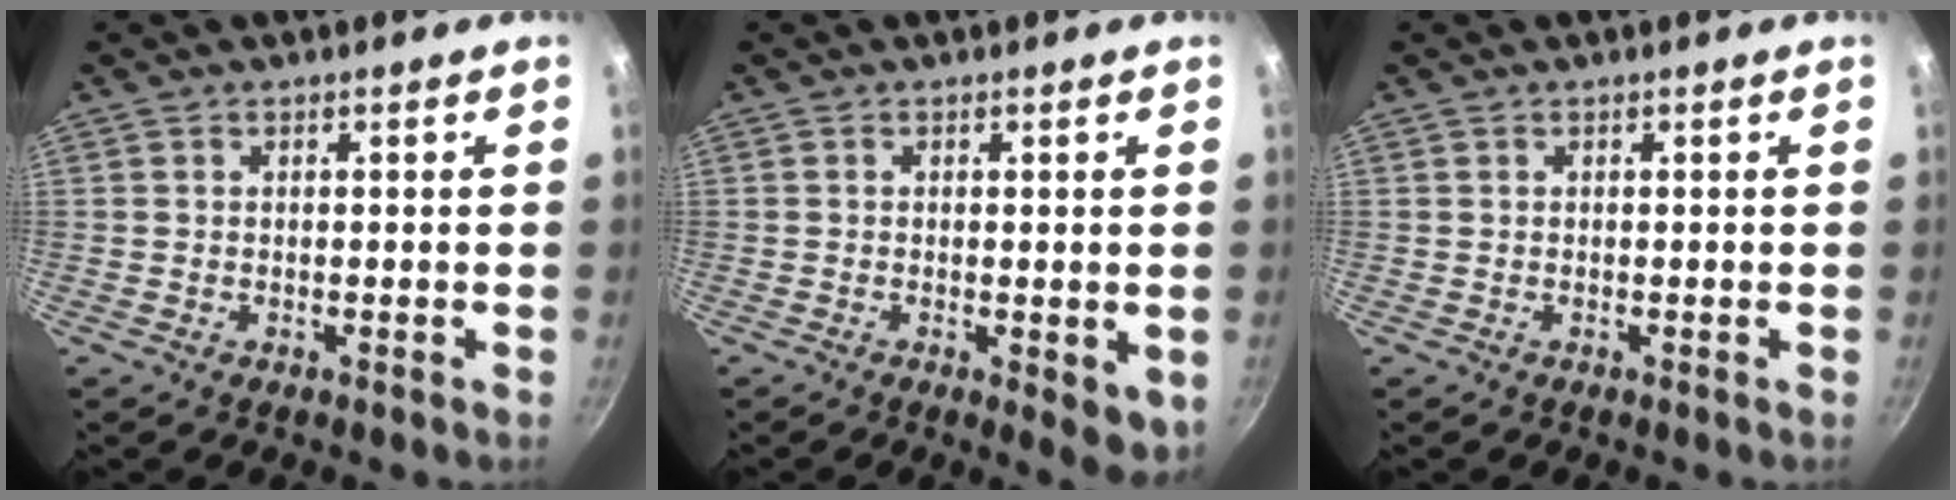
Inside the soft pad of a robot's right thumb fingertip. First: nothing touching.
{"total": 5.3, "force": [-1.0, 2.0, 4.8], "torque": [-0.057, -0.011, -0.011]}
{"total": 0.0}